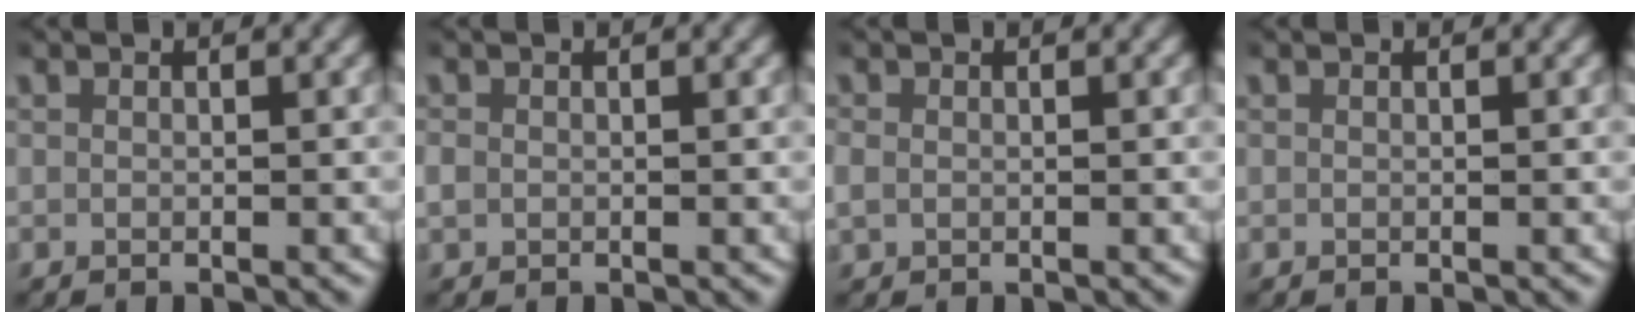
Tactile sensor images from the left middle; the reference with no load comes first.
{"total": 1.3, "force": [-0.2, 1.1, 0.5], "torque": [-0.021, -0.001, -0.002]}
{"total": 1.5, "force": [-0.1, 1.3, 0.6], "torque": [-0.026, -0.002, 0.002]}
{"total": 0.0}